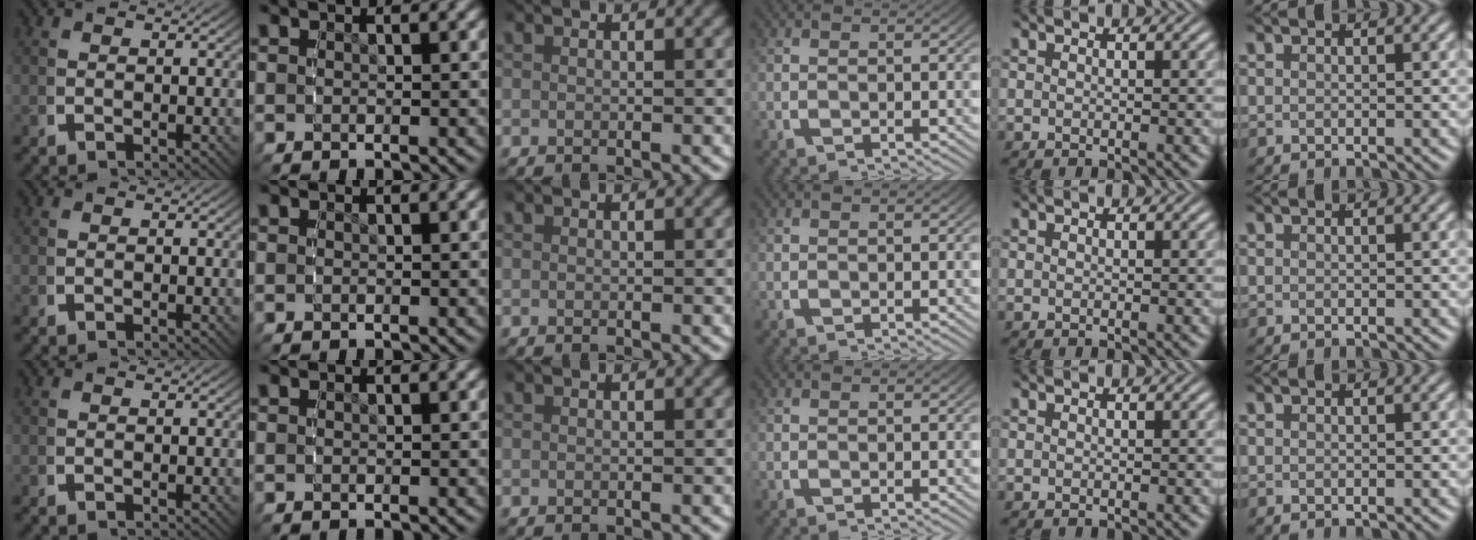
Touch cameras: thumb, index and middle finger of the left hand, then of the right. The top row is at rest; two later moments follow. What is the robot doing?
{"motion": "reach", "object": "backpack"}